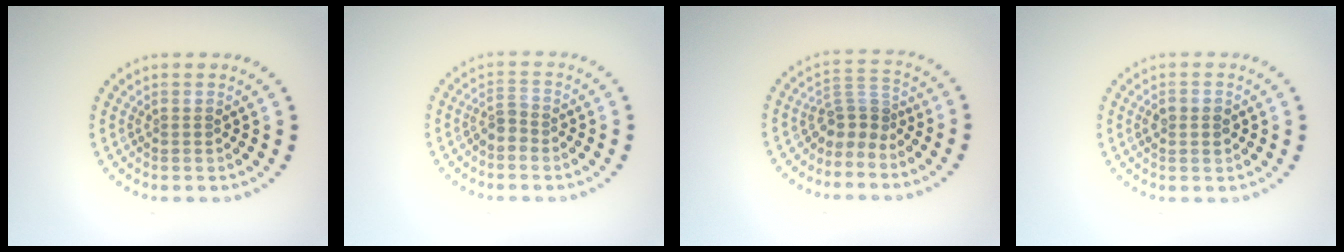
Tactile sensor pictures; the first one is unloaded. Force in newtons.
{"total": 1.5, "press": 1.2, "slide": 0.9}
{"total": 2.8, "press": 1.8, "slide": 2.1}
{"total": 2.0, "press": 2.0, "slide": 0.0}